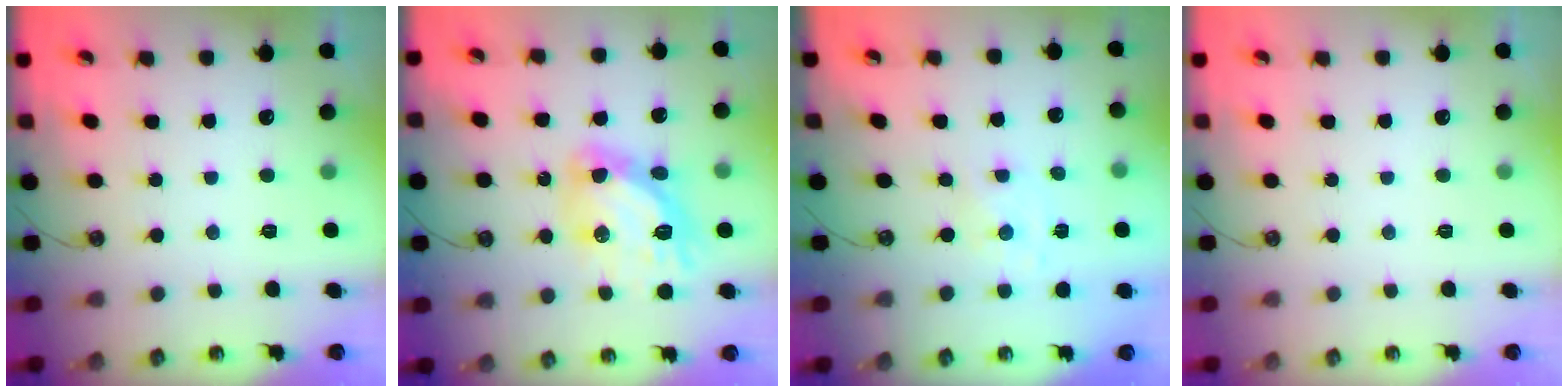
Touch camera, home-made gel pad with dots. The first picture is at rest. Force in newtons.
{"total": 14.3, "press": 14.2, "slide": 1.7}
{"total": 0.6, "press": 0.6, "slide": 0.2}
{"total": 0.0}